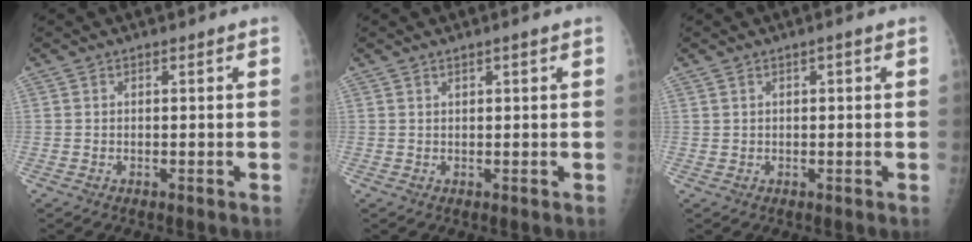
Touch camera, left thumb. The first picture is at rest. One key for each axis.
{"total": 0.8, "fx": 0.6, "fy": 0.4, "fz": 0.3, "tx": -0.001, "ty": -0.003, "tz": 0.008}
{"total": 0.7, "fx": 0.4, "fy": 0.6, "fz": 0.2, "tx": 0.004, "ty": 0.000, "tz": 0.006}